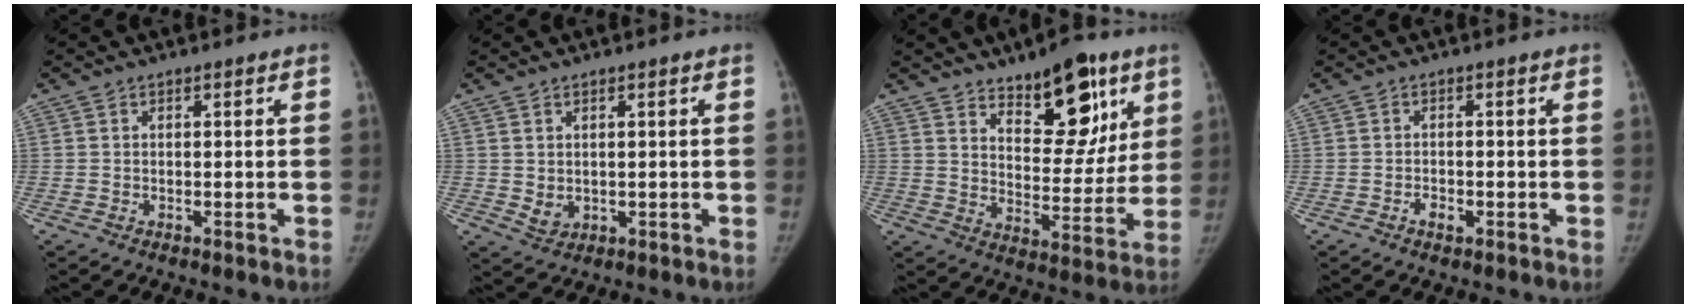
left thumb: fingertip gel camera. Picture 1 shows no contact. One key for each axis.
{"total": 2.8, "fx": 0.3, "fy": 2.1, "fz": 1.8, "tx": -0.022, "ty": -0.009, "tz": 0.016}
{"total": 16.3, "fx": 9.9, "fy": 7.4, "fz": 10.6, "tx": -0.090, "ty": -0.064, "tz": 0.153}
{"total": 2.0, "fx": -1.0, "fy": 1.2, "fz": 1.3, "tx": -0.018, "ty": 0.007, "tz": -0.015}